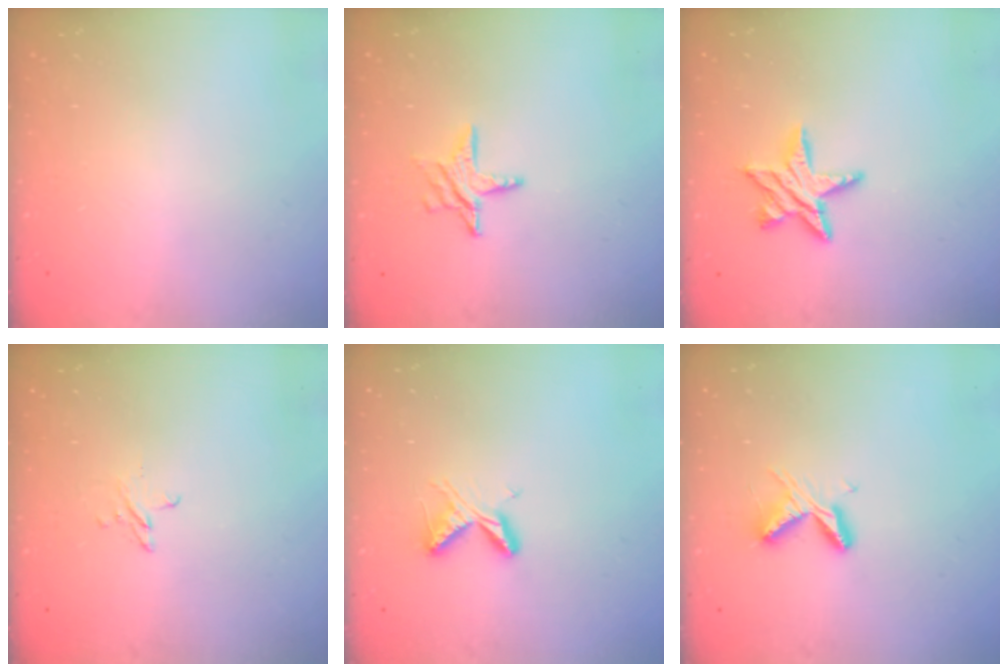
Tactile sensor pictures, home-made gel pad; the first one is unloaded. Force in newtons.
{"total": 7.3, "press": 7.2, "slide": 0.6}
{"total": 9.3, "press": 9.3, "slide": 0.6}
{"total": 2.7, "press": 2.7, "slide": 0.2}
{"total": 6.1, "press": 6.0, "slide": 0.6}
{"total": 5.9, "press": 5.9, "slide": 0.8}